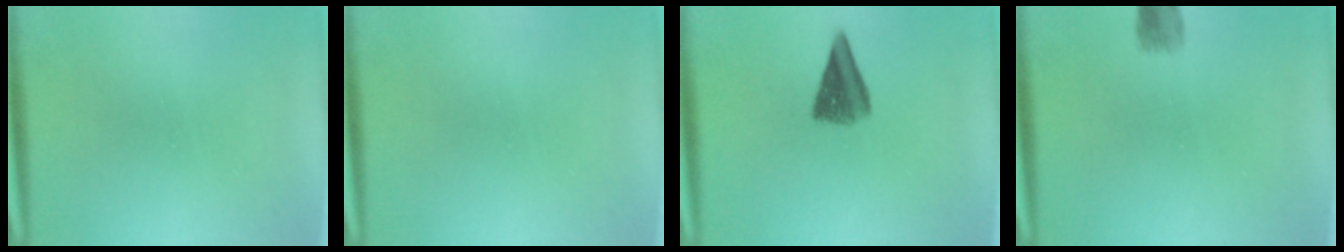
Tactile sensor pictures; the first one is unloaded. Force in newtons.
{"total": 0.0}
{"total": 6.1}
{"total": 1.3}